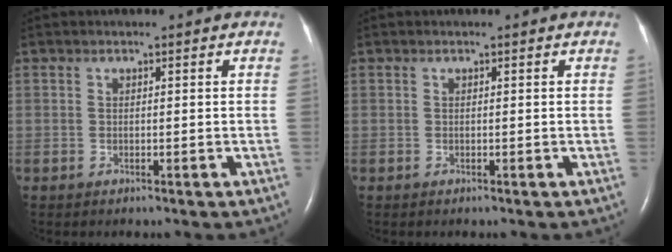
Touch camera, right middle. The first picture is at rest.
{"total": 0.0}